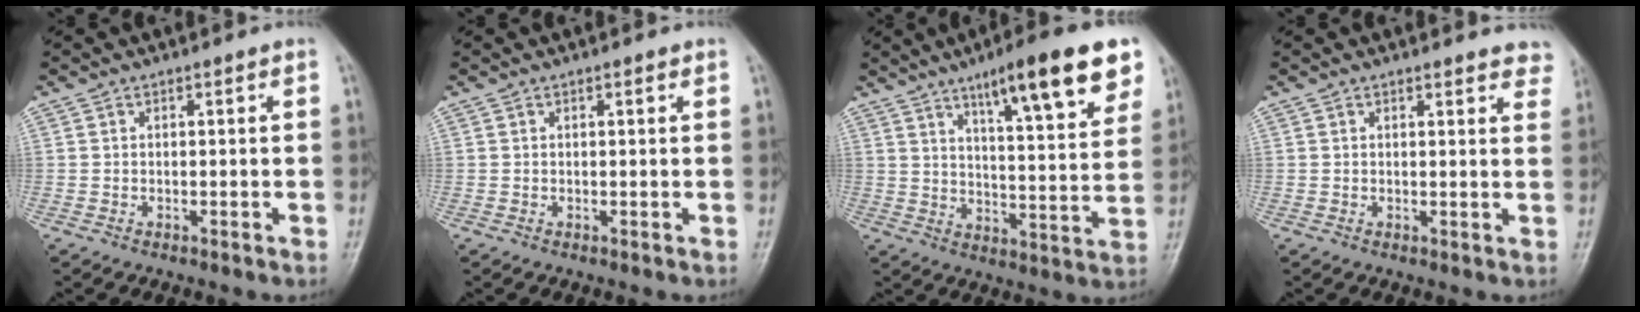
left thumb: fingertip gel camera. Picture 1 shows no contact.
{"total": 0.8, "force": [0.4, 0.2, 0.6], "torque": [-0.010, 0.000, 0.005]}
{"total": 18.4, "force": [10.9, 4.0, 14.3], "torque": [-0.178, -0.038, 0.161]}
{"total": 5.7, "force": [5.2, 1.7, 1.8], "torque": [0.012, -0.020, 0.041]}